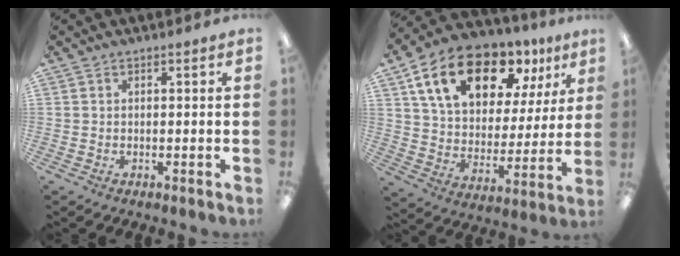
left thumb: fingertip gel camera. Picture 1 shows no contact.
{"total": 18.7, "force": [11.8, 10.1, 10.5], "torque": [-0.190, -0.050, 0.209]}